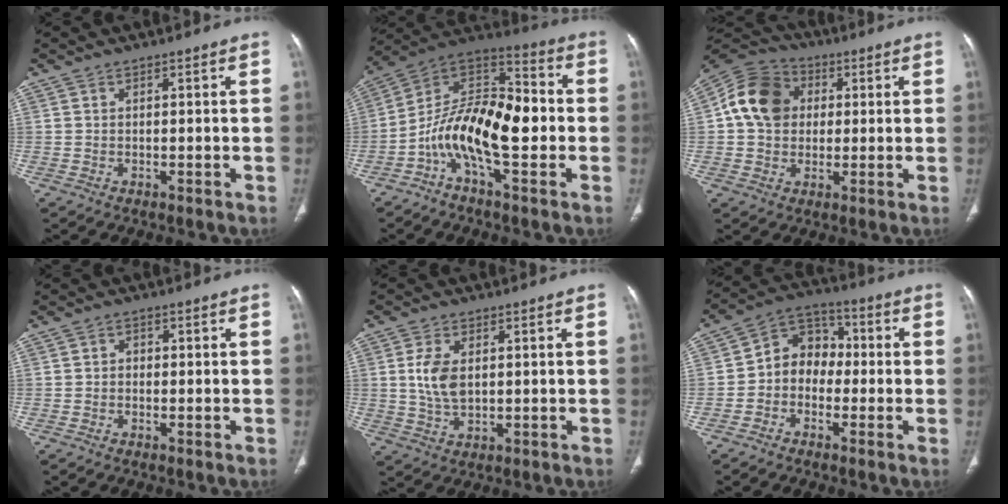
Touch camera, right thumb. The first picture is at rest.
{"total": 17.2, "force": [-4.0, 7.4, 15.0], "torque": [-0.240, 0.063, -0.077]}
{"total": 12.7, "force": [1.9, 10.4, 7.1], "torque": [-0.114, 0.016, 0.023]}
{"total": 1.3, "force": [-0.2, 1.1, 0.6], "torque": [-0.002, 0.004, -0.008]}
{"total": 6.6, "force": [1.1, 3.8, 5.3], "torque": [-0.107, -0.005, 0.026]}
{"total": 8.7, "force": [-1.2, 7.3, 4.7], "torque": [-0.040, 0.038, -0.042]}